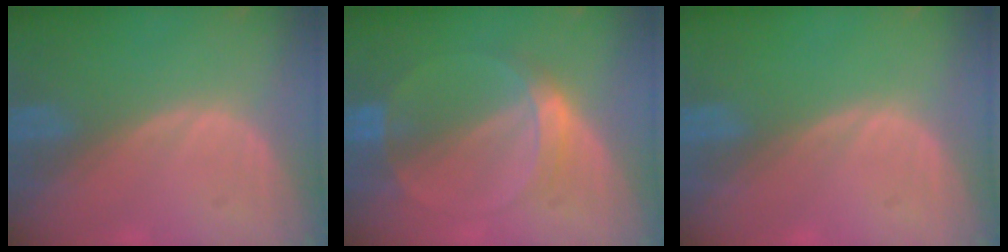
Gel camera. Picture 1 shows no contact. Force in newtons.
{"total": 5.1, "press": 4.7, "slide": 2.0}
{"total": 0.0}